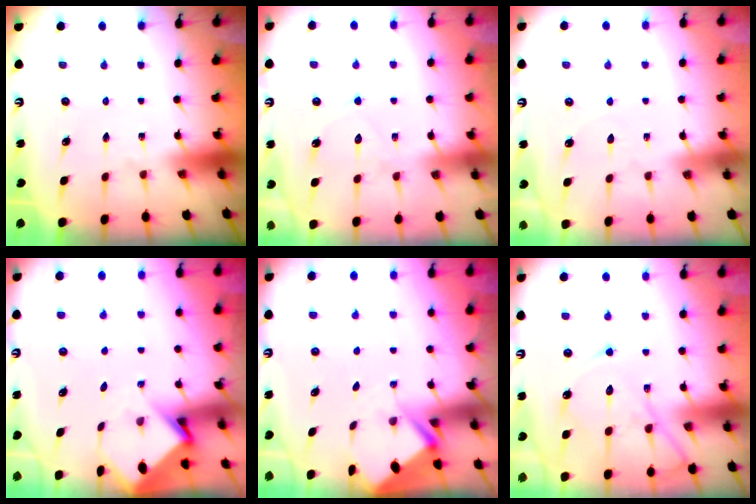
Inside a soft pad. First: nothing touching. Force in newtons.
{"total": 9.6, "press": 9.6, "slide": 0.8}
{"total": 2.7, "press": 2.7, "slide": 0.4}
{"total": 3.6, "press": 3.5, "slide": 0.2}
{"total": 2.9, "press": 2.9, "slide": 0.1}
{"total": 14.7, "press": 14.6, "slide": 1.6}